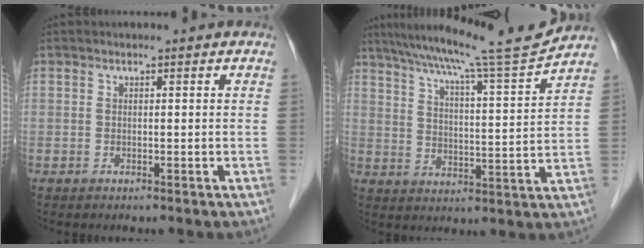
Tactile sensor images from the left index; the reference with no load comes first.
{"total": 14.5, "force": [13.0, -2.0, 6.2], "torque": [-0.107, -0.027, 0.190]}